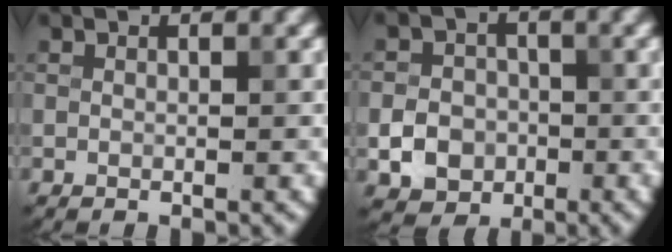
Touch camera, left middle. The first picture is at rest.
{"total": 3.7, "force": [-1.0, 3.2, 1.5], "torque": [-0.020, 0.001, -0.022]}